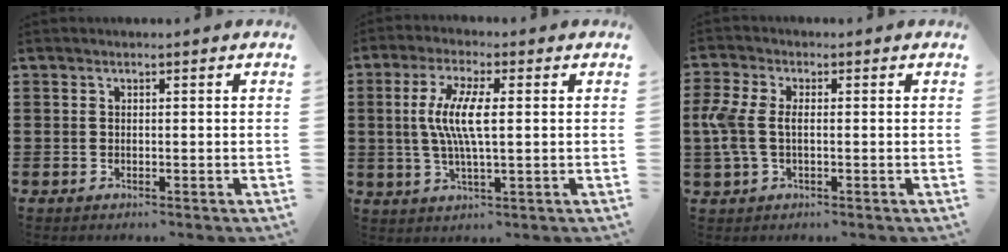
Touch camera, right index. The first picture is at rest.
{"total": 7.4, "force": [0.6, 1.5, 7.2], "torque": [-0.156, -0.008, 0.001]}
{"total": 5.0, "force": [-0.4, 2.7, 4.2], "torque": [-0.124, -0.010, -0.019]}